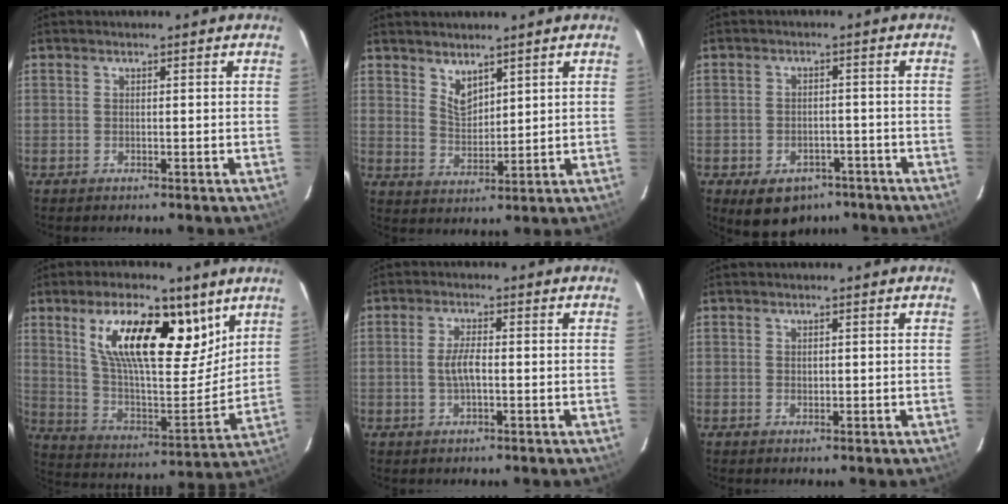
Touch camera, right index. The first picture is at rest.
{"total": 4.6, "force": [3.6, 2.1, 2.0], "torque": [-0.028, -0.005, 0.069]}
{"total": 9.7, "force": [-6.1, 6.5, 3.9], "torque": [-0.080, 0.009, -0.066]}
{"total": 21.2, "force": [10.9, 8.6, 16.0], "torque": [-0.271, 0.013, 0.196]}
{"total": 3.6, "force": [-0.6, 1.2, 3.4], "torque": [-0.067, 0.002, -0.008]}
{"total": 0.5, "force": [0.1, 0.4, 0.3], "torque": [-0.004, 0.001, 0.003]}